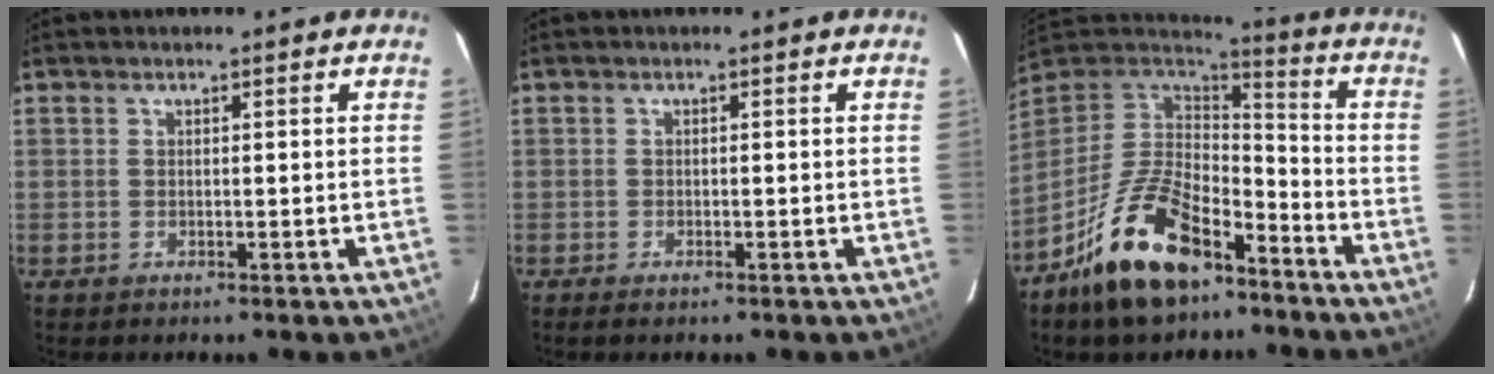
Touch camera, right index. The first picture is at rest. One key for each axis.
{"total": 0.9, "fx": -0.8, "fy": 0.0, "fz": 0.3, "tx": -0.006, "ty": -0.005, "tz": -0.014}
{"total": 19.4, "fx": -12.5, "fy": 8.9, "fz": 11.9, "tx": -0.240, "ty": 0.002, "tz": -0.216}